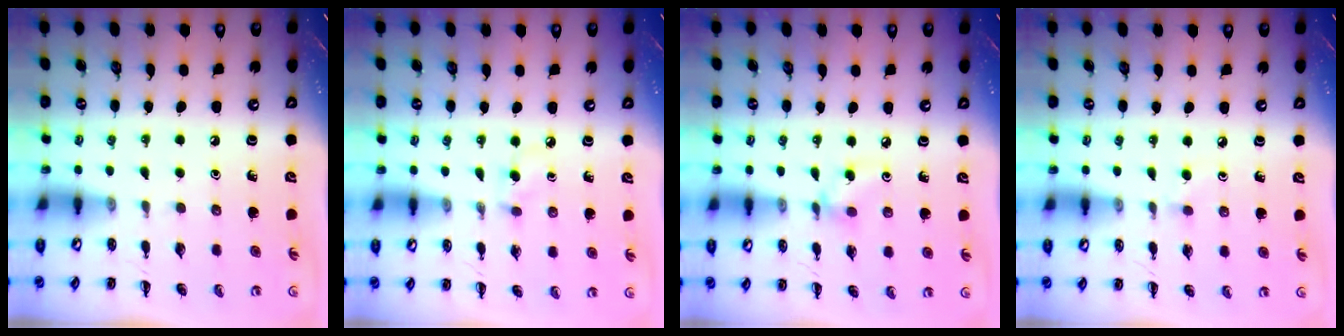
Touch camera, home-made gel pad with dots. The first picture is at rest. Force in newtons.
{"total": 3.3, "press": 3.0, "slide": 1.4}
{"total": 3.8, "press": 3.7, "slide": 0.9}
{"total": 2.7, "press": 2.5, "slide": 1.2}